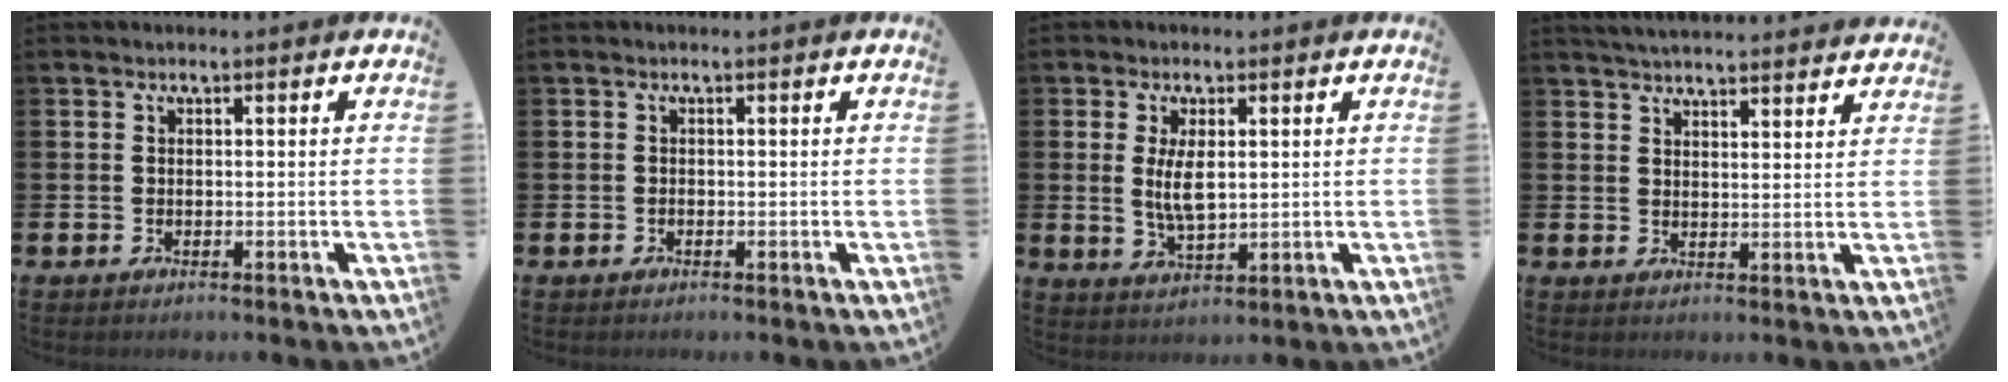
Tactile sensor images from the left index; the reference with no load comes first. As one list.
[{"total": 0.0}, {"total": 4.6, "force": [1.1, 1.8, 4.1], "torque": [-0.067, -0.003, 0.016]}, {"total": 4.1, "force": [4.1, 0.1, 0.3], "torque": [-0.015, -0.023, 0.075]}]